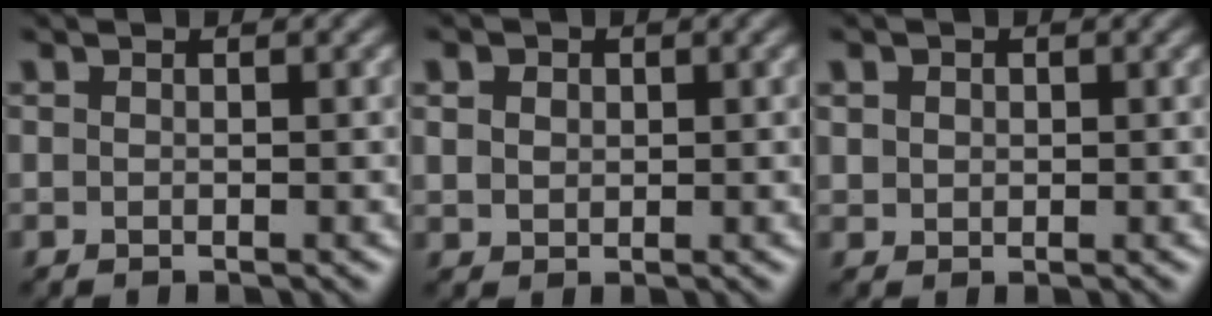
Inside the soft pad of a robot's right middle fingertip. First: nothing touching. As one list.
[{"total": 2.5, "force": [1.2, 1.9, 1.2], "torque": [-0.030, 0.010, 0.019]}, {"total": 1.4, "force": [0.6, 1.2, 0.4], "torque": [-0.008, 0.002, 0.012]}]